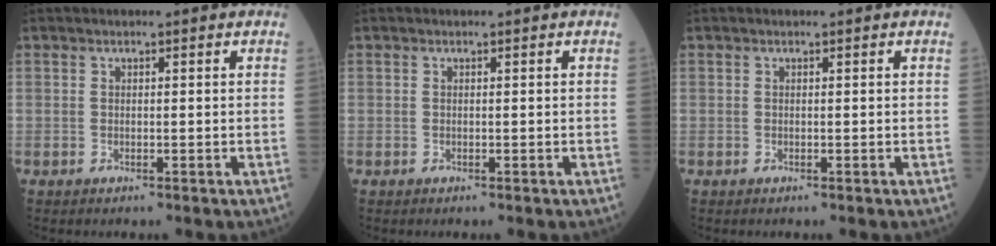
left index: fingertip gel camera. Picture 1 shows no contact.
{"total": 0.0}
{"total": 0.0}